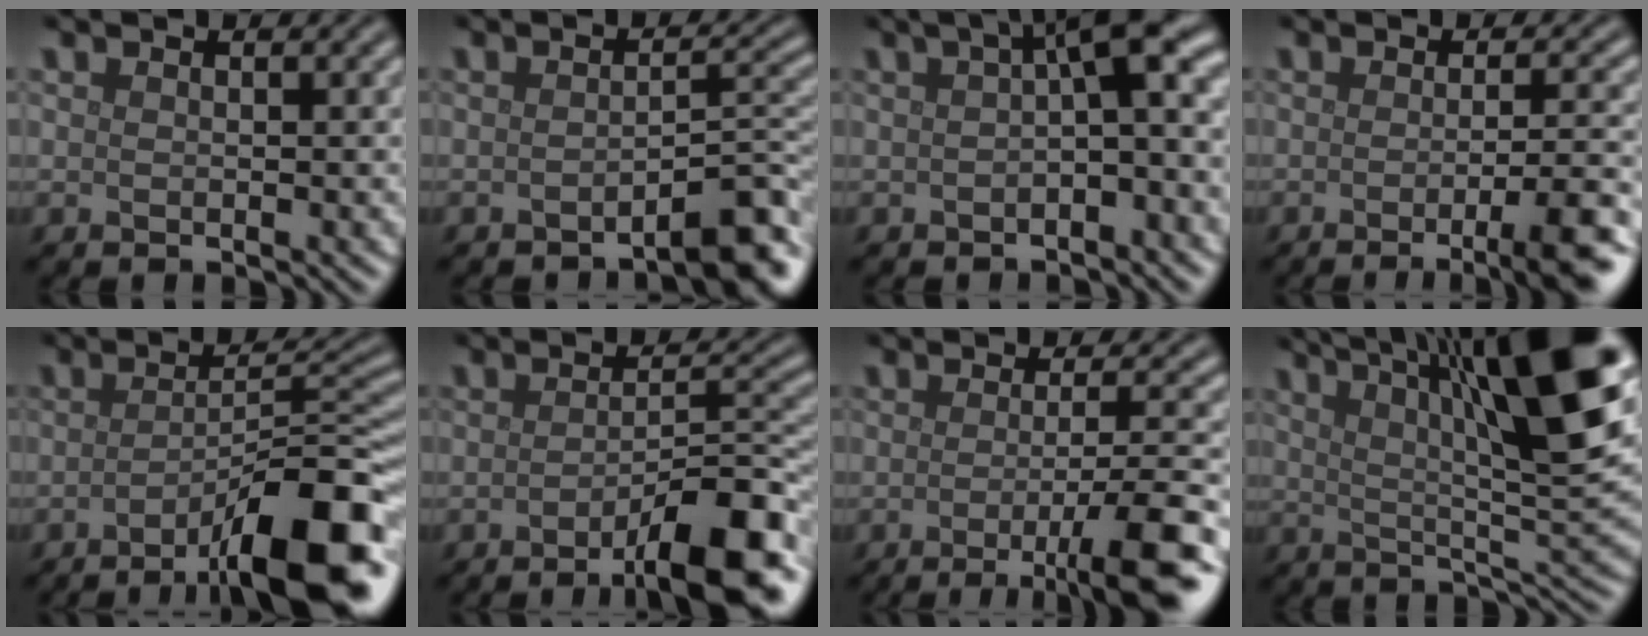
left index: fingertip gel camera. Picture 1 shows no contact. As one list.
[{"total": 4.1, "force": [-2.7, 0.7, 2.9], "torque": [-0.034, 0.015, -0.043]}, {"total": 6.4, "force": [1.1, 1.5, 6.1], "torque": [-0.067, 0.024, 0.003]}, {"total": 6.4, "force": [-2.5, 1.4, 5.7], "torque": [-0.072, -0.005, -0.038]}, {"total": 11.4, "force": [-5.9, 2.5, 9.5], "torque": [-0.117, 0.010, -0.091]}, {"total": 8.9, "force": [-4.6, 1.8, 7.4], "torque": [-0.094, 0.009, -0.073]}, {"total": 8.8, "force": [-3.4, 2.0, 7.9], "torque": [-0.100, -0.005, -0.051]}, {"total": 14.0, "force": [6.3, 3.0, 12.1], "torque": [-0.161, 0.014, 0.102]}]